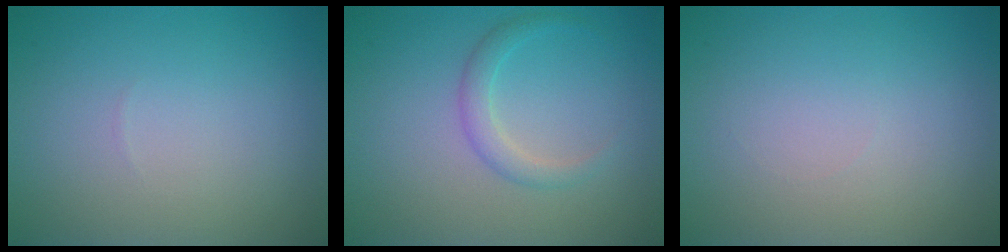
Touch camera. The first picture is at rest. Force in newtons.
{"total": 1.8, "press": 1.8, "slide": 0.2}
{"total": 0.0}